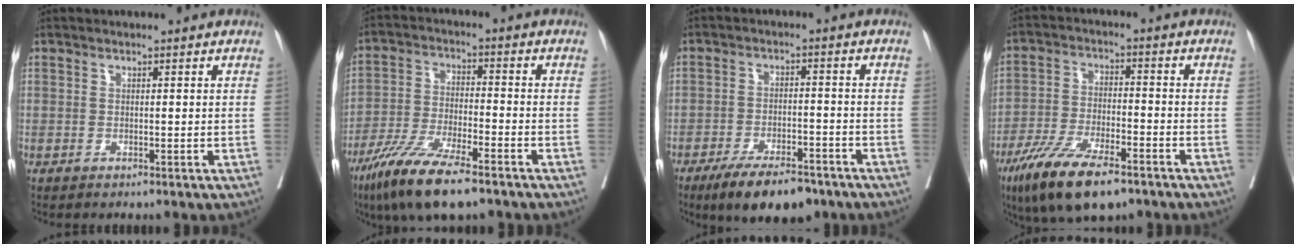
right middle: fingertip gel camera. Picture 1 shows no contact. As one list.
[{"total": 12.1, "force": [-8.5, 1.9, 8.4], "torque": [-0.158, -0.029, -0.156]}, {"total": 10.3, "force": [-7.7, 3.2, 6.0], "torque": [-0.090, -0.009, -0.126]}, {"total": 12.8, "force": [-8.6, 3.3, 8.9], "torque": [-0.165, -0.022, -0.153]}]